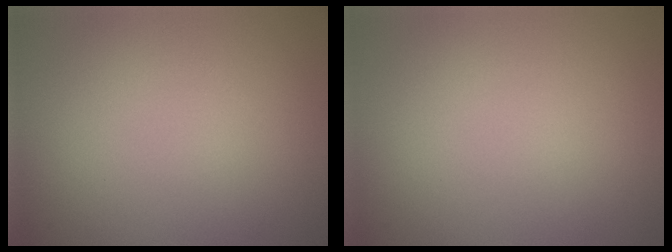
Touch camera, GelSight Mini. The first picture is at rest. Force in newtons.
{"total": 0.0}